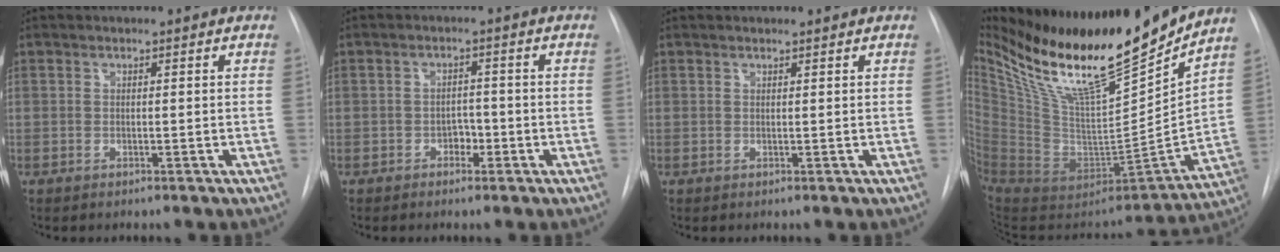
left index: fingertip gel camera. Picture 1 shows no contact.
{"total": 2.1, "force": [-1.0, 1.4, 1.1], "torque": [-0.009, 0.008, -0.016]}
{"total": 0.9, "force": [0.9, 0.0, 0.0], "torque": [-0.007, 0.012, 0.019]}
{"total": 27.6, "force": [21.7, 3.3, 16.7], "torque": [-0.277, -0.026, 0.368]}